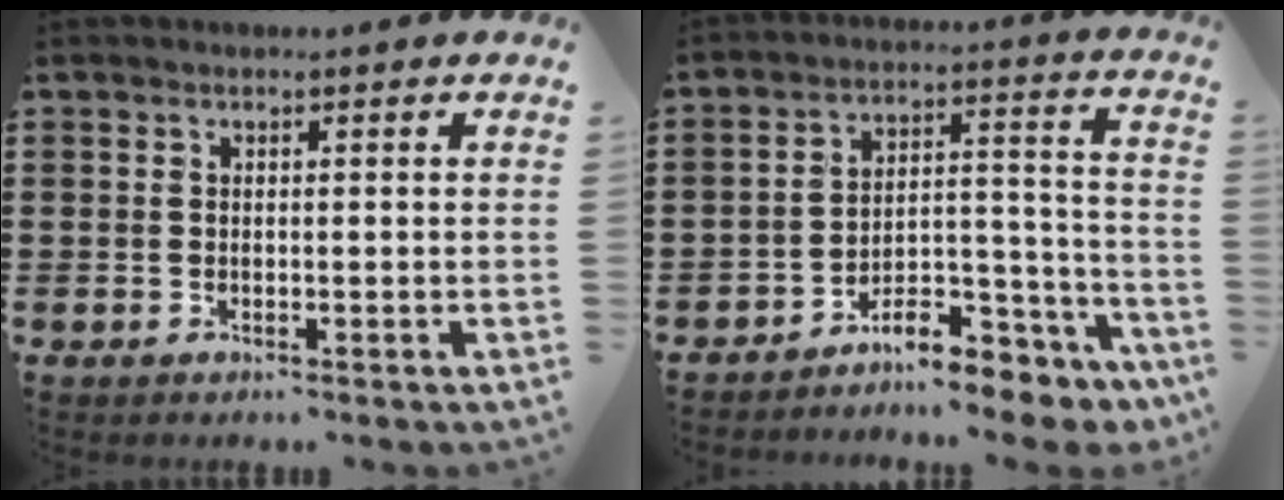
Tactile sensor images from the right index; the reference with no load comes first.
{"total": 9.0, "force": [-8.1, 2.4, 3.0], "torque": [-0.033, 0.031, -0.153]}